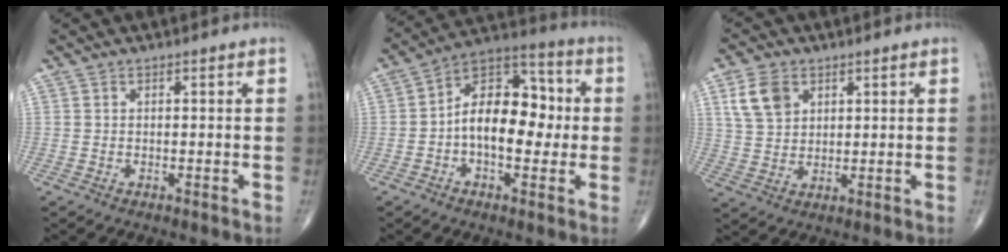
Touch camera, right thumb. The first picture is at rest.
{"total": 14.7, "force": [-0.6, 8.8, 11.7], "torque": [-0.153, 0.038, -0.021]}
{"total": 7.3, "force": [3.2, 5.1, 4.2], "torque": [-0.064, -0.006, 0.064]}